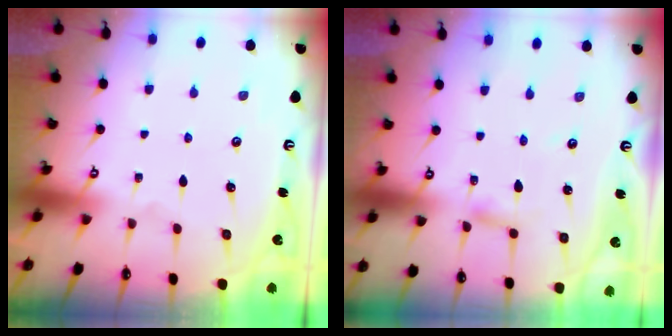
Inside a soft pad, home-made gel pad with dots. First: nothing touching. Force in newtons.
{"total": 2.8, "press": 2.8, "slide": 0.2}